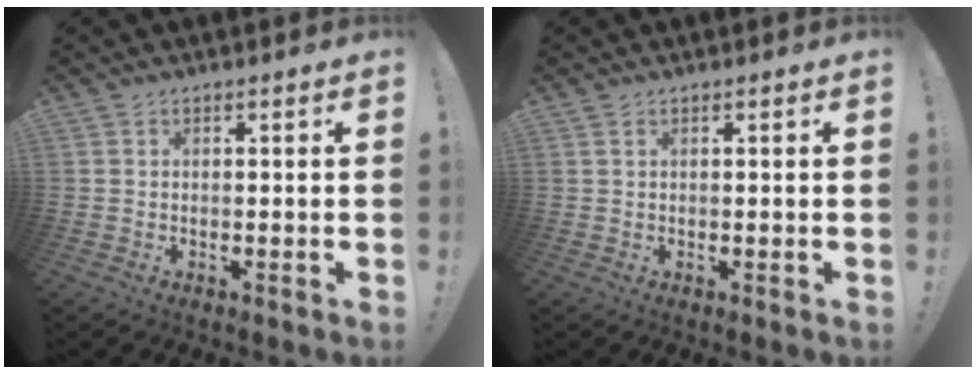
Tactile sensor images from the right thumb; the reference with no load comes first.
{"total": 0.7, "force": [0.5, -0.1, 0.5], "torque": [-0.009, 0.000, 0.010]}